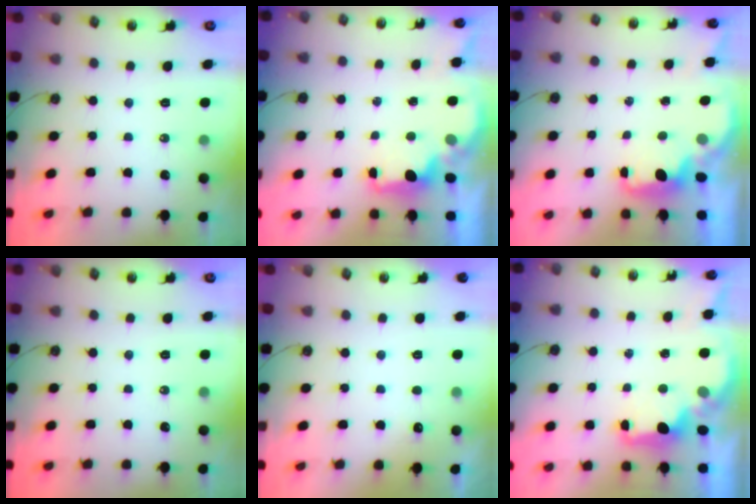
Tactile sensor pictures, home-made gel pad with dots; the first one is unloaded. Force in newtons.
{"total": 1.8, "press": 1.7, "slide": 0.5}
{"total": 1.4, "press": 1.2, "slide": 0.6}
{"total": 0.0}
{"total": 2.9, "press": 2.7, "slide": 1.0}
{"total": 3.0, "press": 2.9, "slide": 0.5}